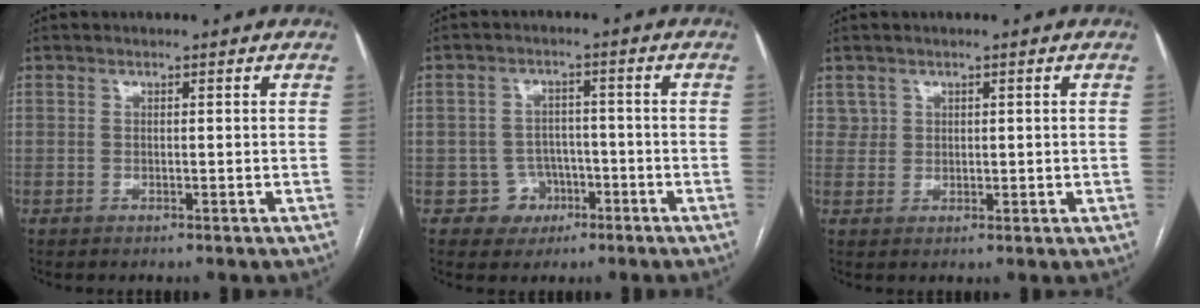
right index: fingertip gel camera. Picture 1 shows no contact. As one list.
[{"total": 5.3, "force": [-2.3, 4.8, 0.1], "torque": [0.010, 0.018, -0.029]}, {"total": 2.2, "force": [1.2, 1.9, 0.1], "torque": [0.010, 0.003, 0.017]}]